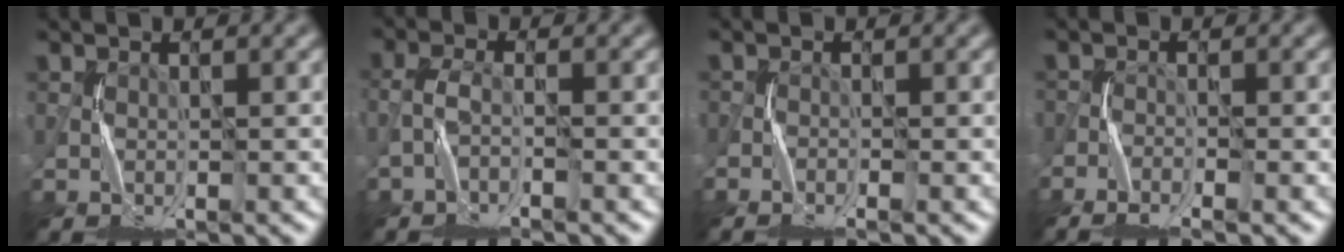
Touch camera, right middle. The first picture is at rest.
{"total": 1.7, "force": [-1.5, 0.1, 0.8], "torque": [-0.018, 0.006, -0.036]}
{"total": 1.3, "force": [-1.2, 0.1, 0.4], "torque": [-0.004, 0.000, -0.028]}
{"total": 3.0, "force": [-2.7, 0.7, 1.3], "torque": [-0.021, -0.005, -0.050]}